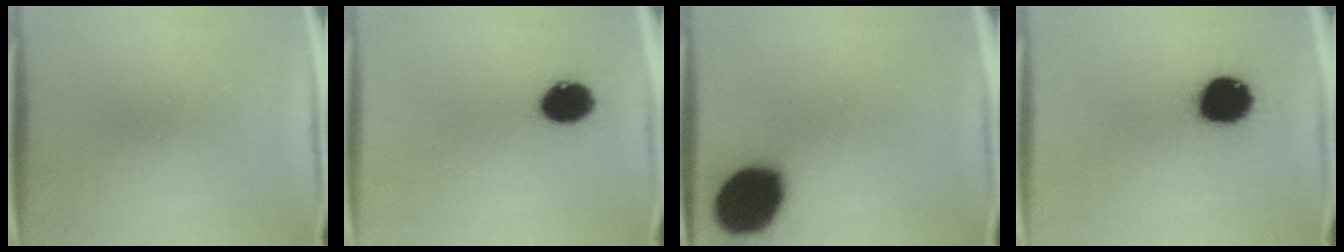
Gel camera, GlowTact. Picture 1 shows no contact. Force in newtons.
{"total": 8.6}
{"total": 19.2}
{"total": 13.5}